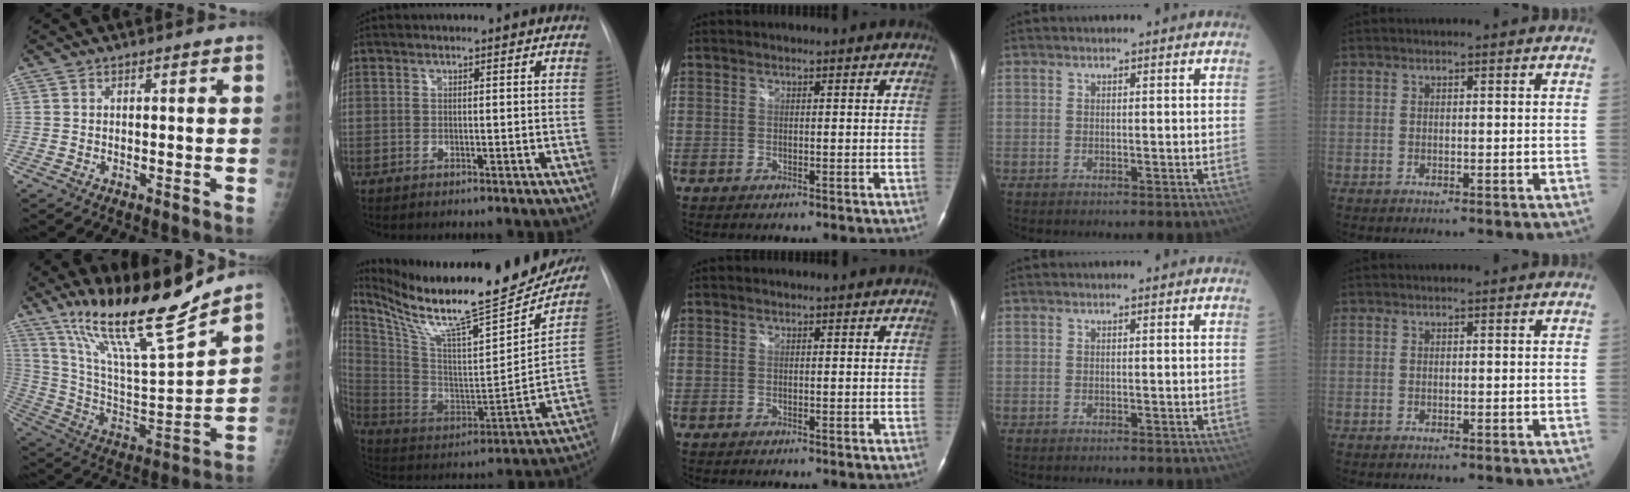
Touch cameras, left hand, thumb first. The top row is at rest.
{"thumb": {"total": 20.2, "force": [16.3, 1.5, 11.9], "torque": [-0.177, -0.089, 0.300]}, "index": {"total": 26.8, "force": [23.0, 3.3, 13.3], "torque": [-0.238, -0.062, 0.347]}}